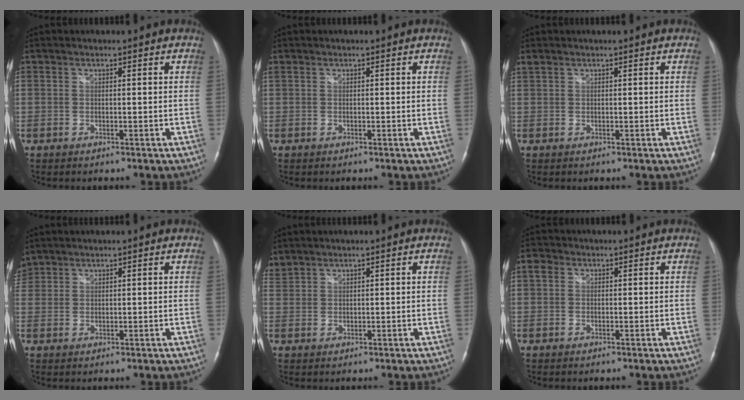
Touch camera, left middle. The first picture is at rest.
{"total": 0.0}
{"total": 0.7, "force": [0.6, 0.0, 0.4], "torque": [-0.025, 0.018, 0.021]}
{"total": 2.9, "force": [2.7, 1.1, 0.3], "torque": [-0.020, 0.019, 0.059]}
{"total": 2.1, "force": [2.1, 0.5, 0.1], "torque": [-0.014, 0.015, 0.048]}
{"total": 1.5, "force": [0.5, 1.3, 0.7], "torque": [-0.015, 0.013, 0.006]}